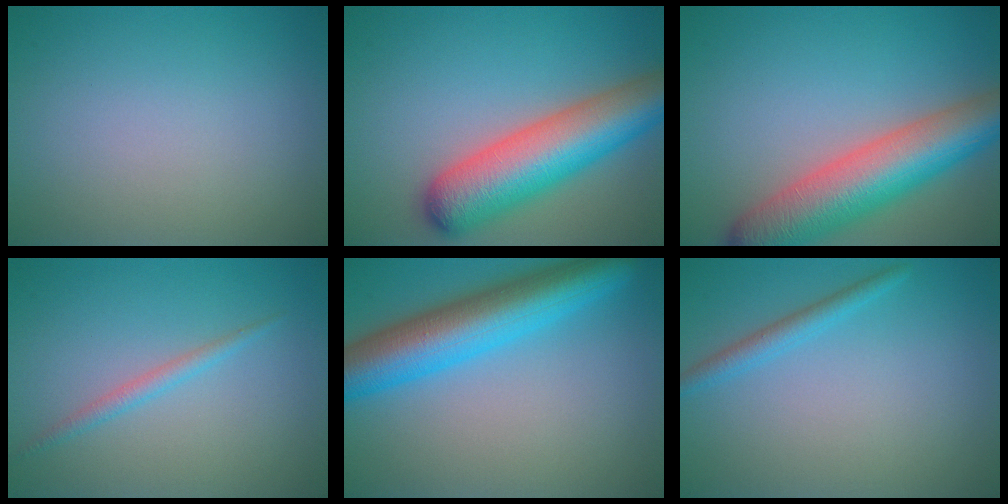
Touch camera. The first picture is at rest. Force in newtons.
{"total": 9.5, "press": 9.4, "slide": 0.3}
{"total": 9.3, "press": 9.3, "slide": 0.5}
{"total": 1.4, "press": 1.4, "slide": 0.1}
{"total": 8.7, "press": 8.7, "slide": 0.2}
{"total": 1.8, "press": 1.8, "slide": 0.1}